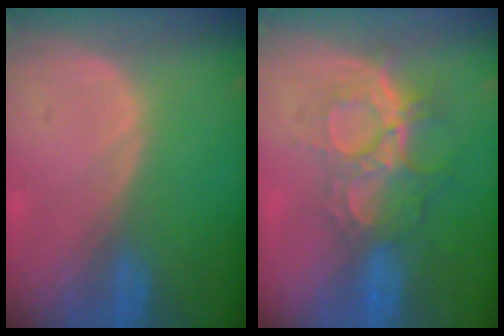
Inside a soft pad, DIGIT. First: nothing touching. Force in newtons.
{"total": 9.4, "press": 8.0, "slide": 5.0}